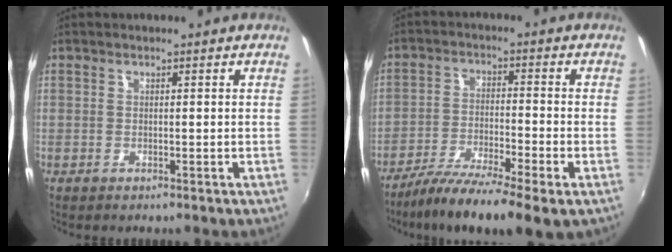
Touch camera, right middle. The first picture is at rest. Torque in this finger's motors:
{"motor_torque": [1.16, -0.97, 0.30, 0.10]}